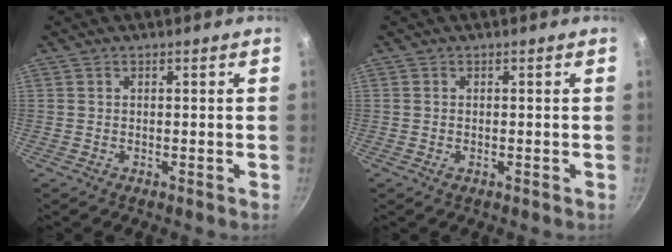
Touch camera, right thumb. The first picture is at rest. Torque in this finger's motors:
{"motor_torque": [-0.20, 0.05, -0.21, 0.00, 0.04]}